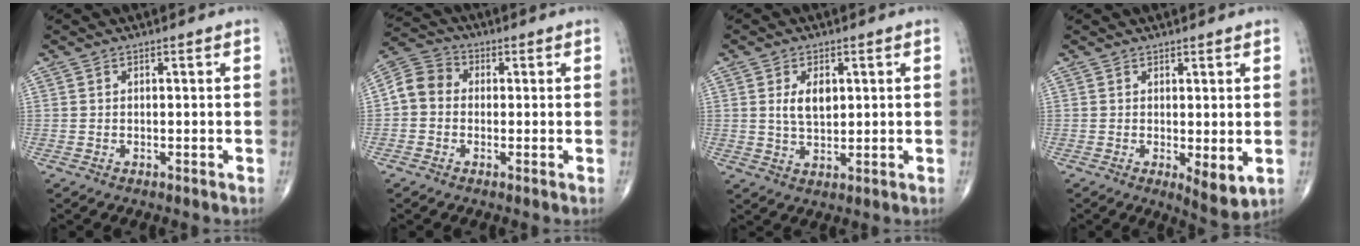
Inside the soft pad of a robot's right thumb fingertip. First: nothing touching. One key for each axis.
{"total": 6.5, "fx": -0.2, "fy": 5.5, "fz": 3.4, "tx": -0.050, "ty": 0.023, "tz": -0.020}
{"total": 5.3, "fx": 1.3, "fy": 3.0, "fz": 4.1, "tx": -0.063, "ty": -0.010, "tz": 0.027}
{"total": 5.2, "fx": 0.0, "fy": 1.6, "fz": 4.9, "tx": -0.062, "ty": -0.016, "tz": 0.005}